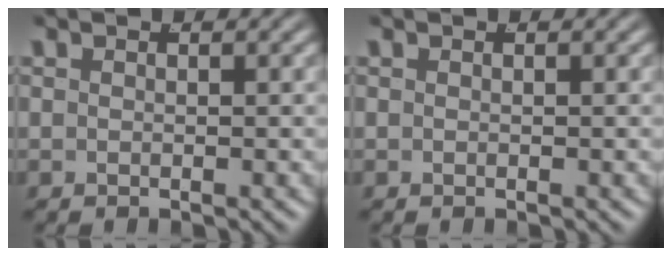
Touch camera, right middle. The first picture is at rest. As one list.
[{"total": 0.0}]